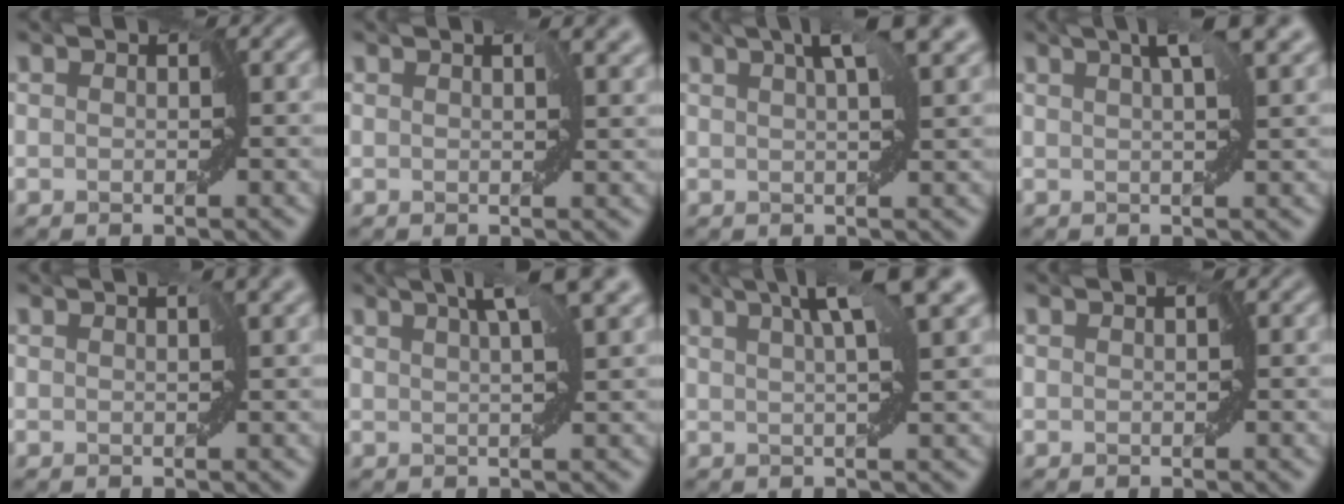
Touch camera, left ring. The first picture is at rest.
{"total": 2.6, "force": [1.1, 1.3, 2.0], "torque": [-0.019, 0.004, 0.015]}
{"total": 4.7, "force": [2.5, 0.5, 4.0], "torque": [-0.061, 0.010, 0.041]}
{"total": 4.2, "force": [2.2, 0.3, 3.6], "torque": [-0.058, 0.008, 0.037]}
{"total": 1.8, "force": [0.8, 0.5, 1.5], "torque": [-0.022, 0.003, 0.013]}
{"total": 4.5, "force": [2.6, 0.0, 3.7], "torque": [-0.060, 0.010, 0.048]}
{"total": 5.8, "force": [3.1, 0.3, 4.9], "torque": [-0.069, 0.017, 0.052]}
{"total": 0.0}